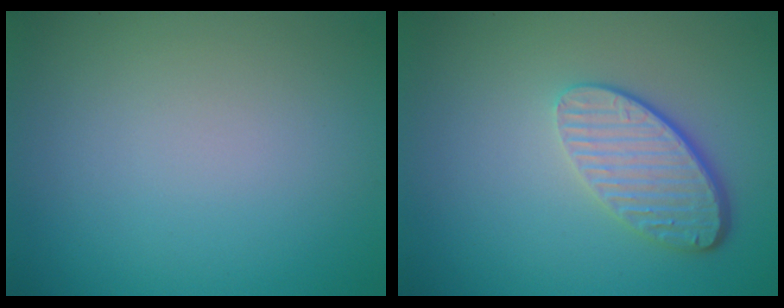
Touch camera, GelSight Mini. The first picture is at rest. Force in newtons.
{"total": 4.6, "press": 3.4, "slide": 3.1}